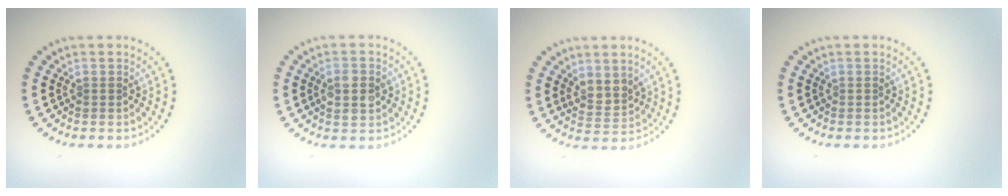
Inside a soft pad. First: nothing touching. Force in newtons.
{"total": 2.7, "press": 2.7, "slide": 0.2}
{"total": 2.3, "press": 1.9, "slide": 1.3}
{"total": 0.0}